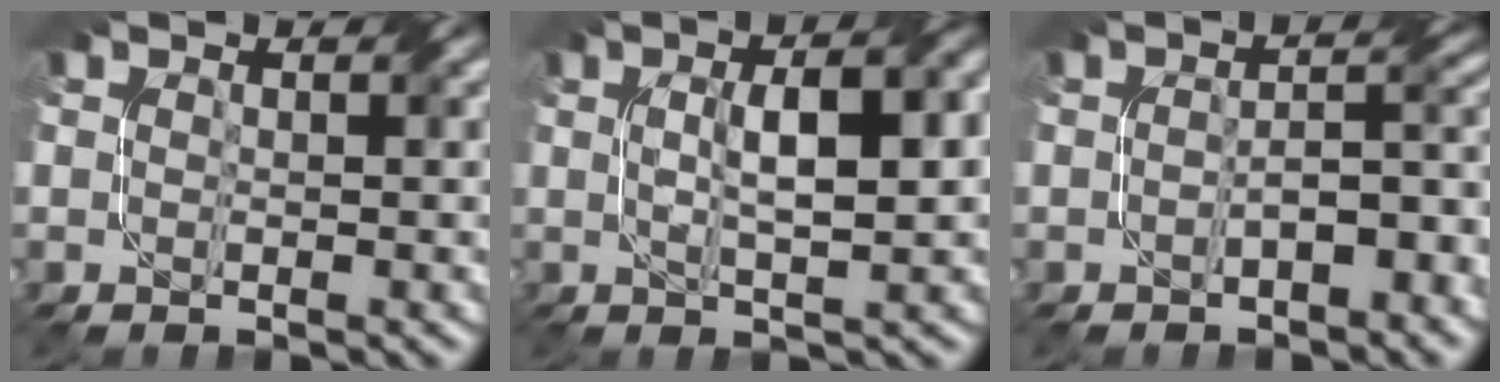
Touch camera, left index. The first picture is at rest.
{"total": 7.0, "force": [1.4, 1.9, 6.5], "torque": [-0.083, 0.020, 0.027]}
{"total": 3.8, "force": [-1.7, 1.6, 3.0], "torque": [-0.042, 0.011, -0.023]}